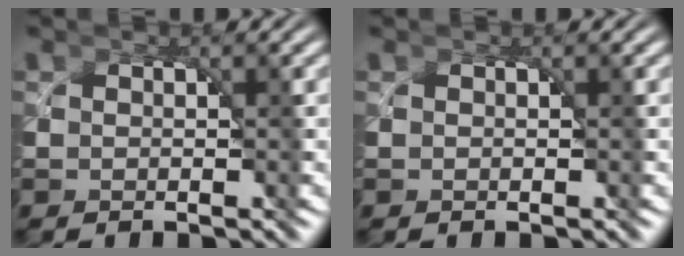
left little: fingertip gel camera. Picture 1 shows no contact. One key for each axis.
{"total": 0.0}